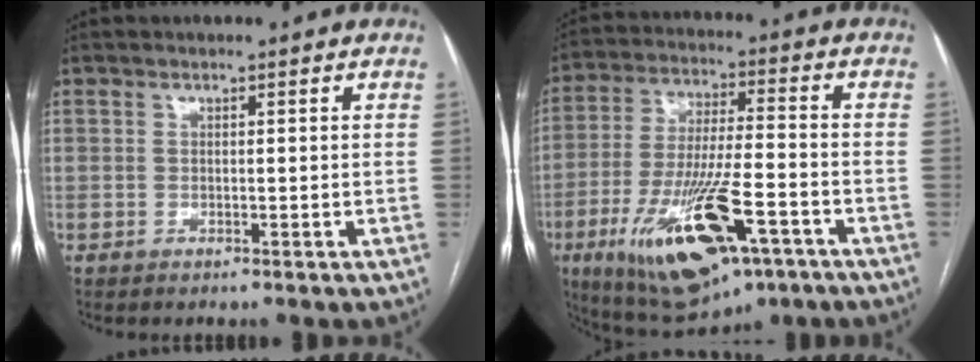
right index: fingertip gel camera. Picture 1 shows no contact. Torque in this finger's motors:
{"motor_torque": [1.41, -0.51, 0.51, 0.21]}